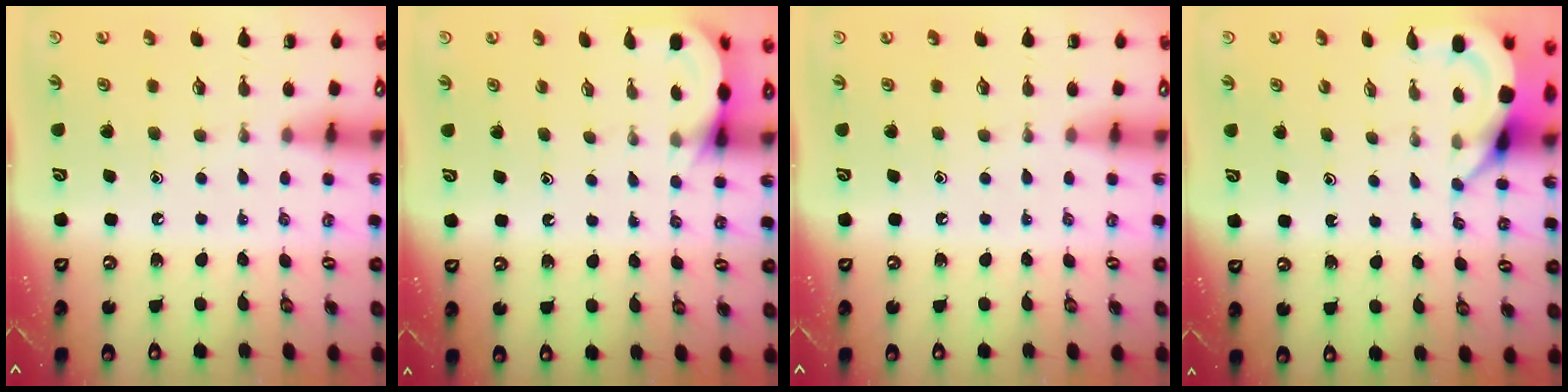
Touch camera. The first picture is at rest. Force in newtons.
{"total": 4.0, "press": 3.9, "slide": 0.6}
{"total": 0.0}
{"total": 4.0, "press": 4.0, "slide": 0.2}